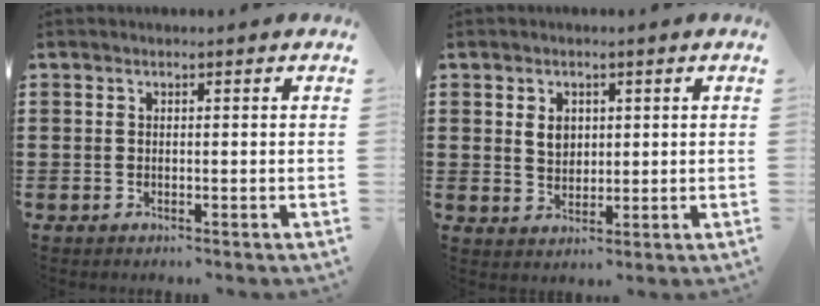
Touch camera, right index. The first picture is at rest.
{"total": 3.2, "force": [0.8, 2.4, 2.0], "torque": [-0.045, 0.010, 0.014]}